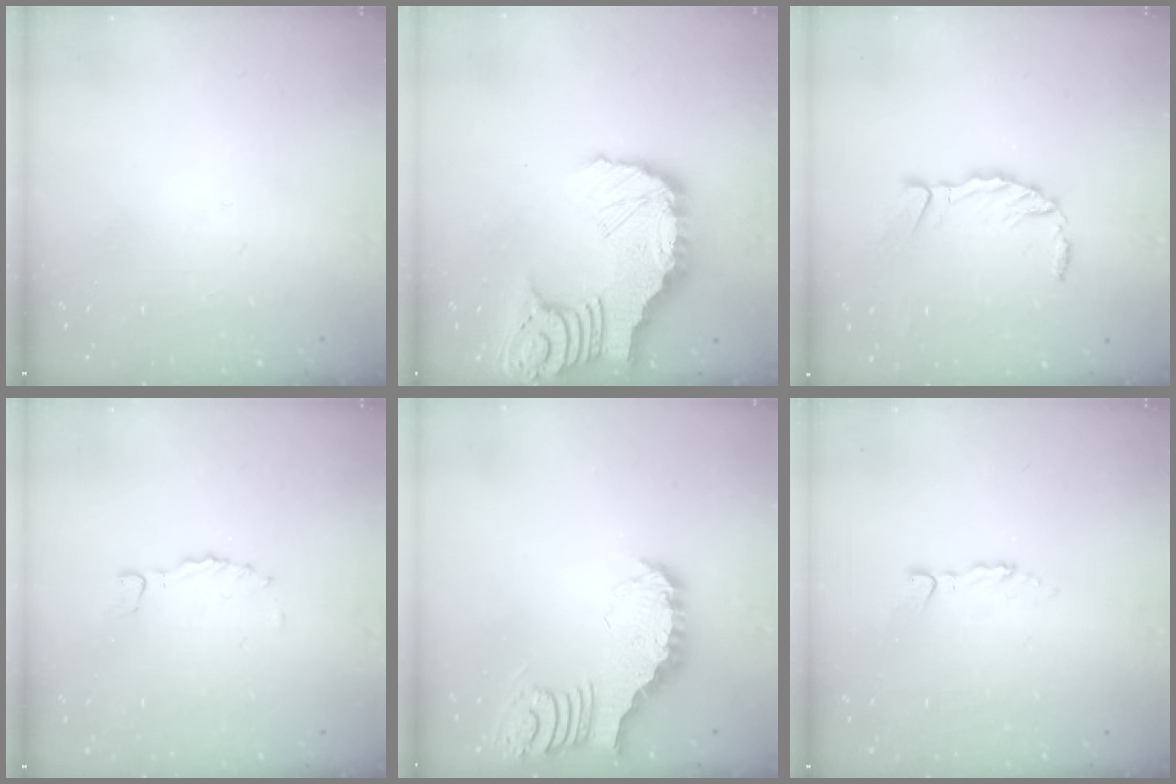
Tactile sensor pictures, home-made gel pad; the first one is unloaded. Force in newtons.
{"total": 18.4, "press": 18.3, "slide": 2.4}
{"total": 6.8, "press": 6.7, "slide": 1.2}
{"total": 0.0}
{"total": 3.8, "press": 3.8, "slide": 0.4}
{"total": 3.0, "press": 3.0, "slide": 0.2}